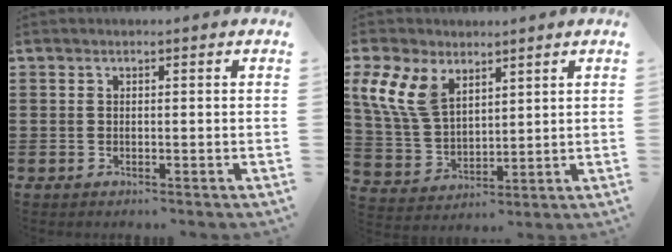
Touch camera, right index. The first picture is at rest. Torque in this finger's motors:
{"motor_torque": [1.15, 0.99, 0.31, 0.13]}